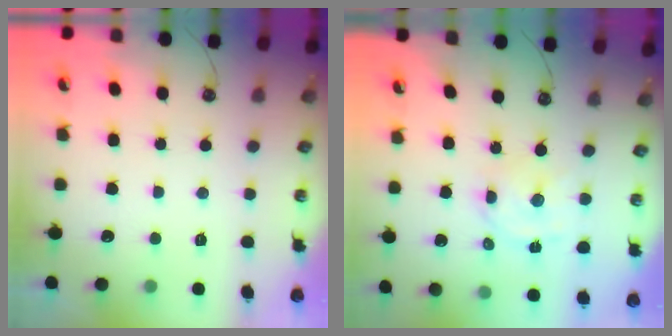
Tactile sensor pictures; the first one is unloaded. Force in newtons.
{"total": 8.2, "press": 8.1, "slide": 1.2}